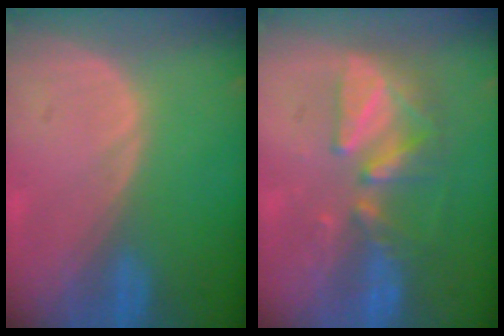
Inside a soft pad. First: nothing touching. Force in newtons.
{"total": 8.4, "press": 7.7, "slide": 3.4}